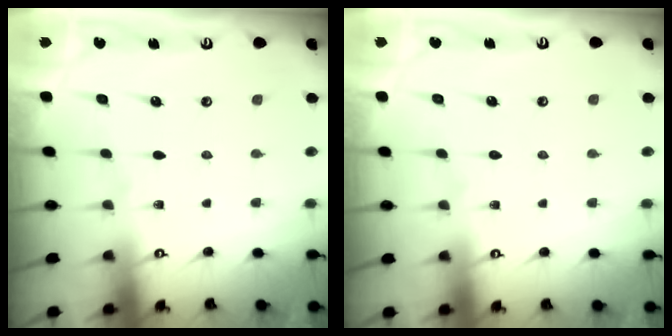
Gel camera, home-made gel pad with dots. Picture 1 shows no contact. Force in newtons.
{"total": 1.8, "press": 1.8, "slide": 0.1}